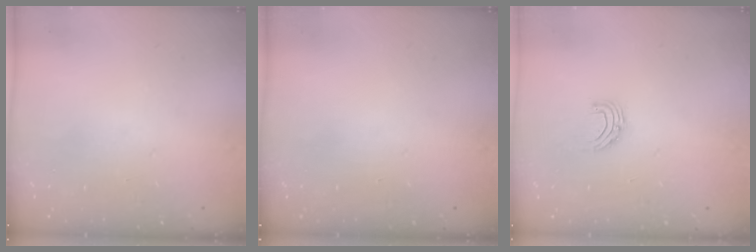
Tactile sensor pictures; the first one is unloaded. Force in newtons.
{"total": 0.0}
{"total": 5.5, "press": 5.5, "slide": 0.6}